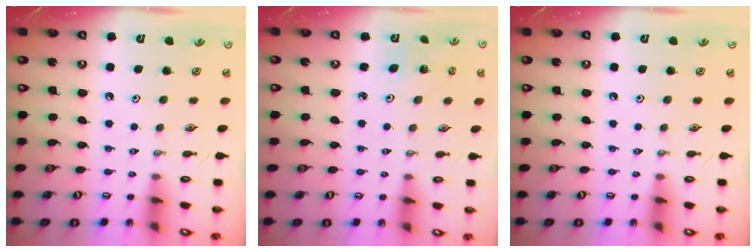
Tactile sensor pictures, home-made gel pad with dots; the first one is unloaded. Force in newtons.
{"total": 2.3, "press": 2.3, "slide": 0.2}
{"total": 0.0}